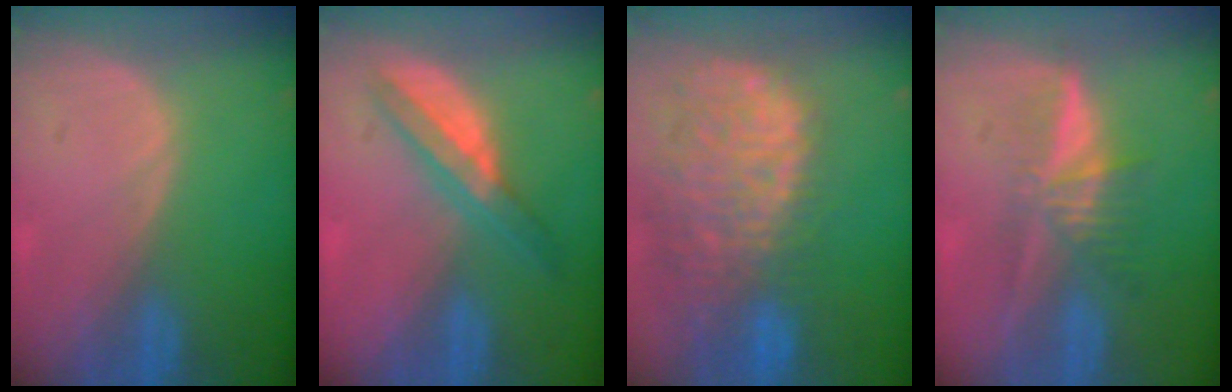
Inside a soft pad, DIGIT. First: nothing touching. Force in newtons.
{"total": 5.6, "press": 5.2, "slide": 1.9}
{"total": 14.1, "press": 11.6, "slide": 8.0}
{"total": 5.4, "press": 5.2, "slide": 1.5}